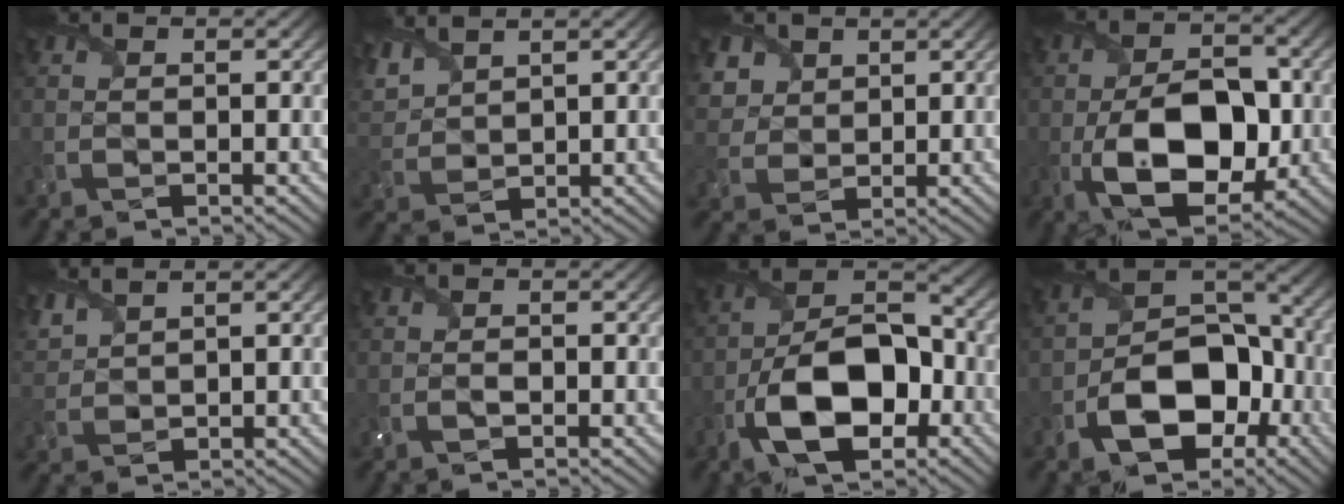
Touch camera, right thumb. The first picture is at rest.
{"total": 5.5, "force": [4.2, 2.3, 2.8], "torque": [-0.087, 0.012, 0.088]}
{"total": 5.7, "force": [2.9, 4.3, 2.3], "torque": [-0.090, -0.001, 0.060]}
{"total": 11.8, "force": [-2.3, 7.0, 9.2], "torque": [-0.175, -0.019, -0.033]}
{"total": 4.1, "force": [3.5, 1.2, 1.8], "torque": [-0.061, 0.012, 0.078]}
{"total": 0.9, "force": [-0.4, 0.5, 0.7], "torque": [-0.016, -0.001, -0.007]}
{"total": 12.5, "force": [-4.8, 6.8, 9.4], "torque": [-0.178, -0.003, -0.095]}
{"total": 10.9, "force": [-4.5, 6.7, 7.3], "torque": [-0.128, -0.006, -0.081]}